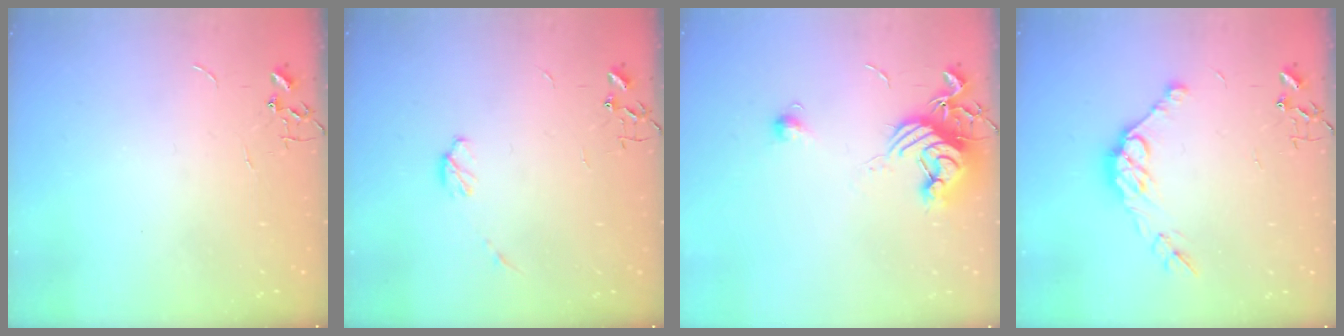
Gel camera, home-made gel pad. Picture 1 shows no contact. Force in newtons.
{"total": 4.3, "press": 4.3, "slide": 0.7}
{"total": 11.7, "press": 11.6, "slide": 0.9}
{"total": 10.9, "press": 10.8, "slide": 0.9}